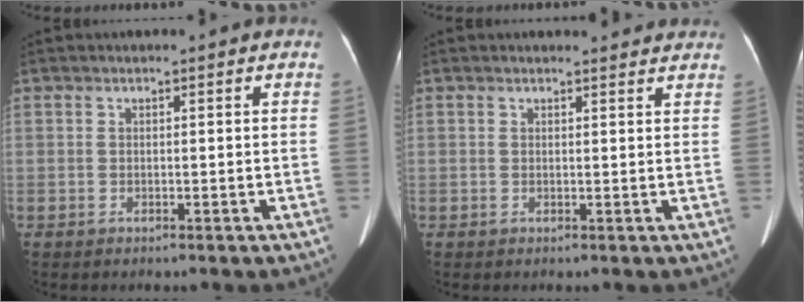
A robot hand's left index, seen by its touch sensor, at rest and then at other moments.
{"total": 3.6, "force": [3.5, 0.9, 0.6], "torque": [-0.006, 0.005, 0.029]}